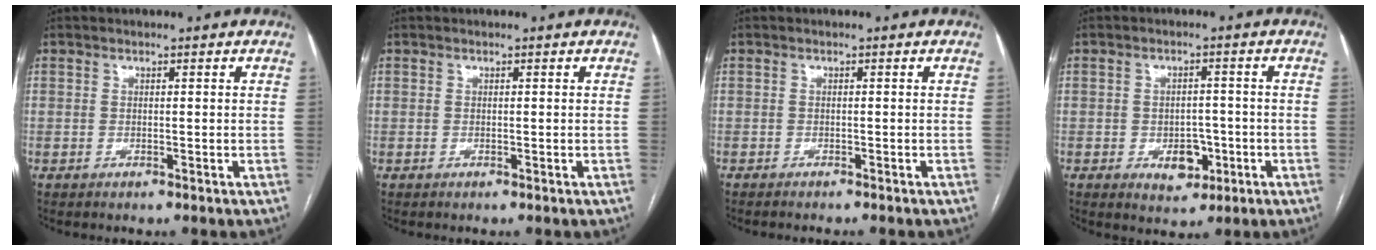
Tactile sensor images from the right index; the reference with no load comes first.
{"total": 0.0}
{"total": 2.6, "force": [-2.3, 0.6, 0.9], "torque": [-0.010, -0.004, -0.026]}
{"total": 5.2, "force": [-1.9, 3.3, 3.5], "torque": [-0.044, 0.006, -0.018]}